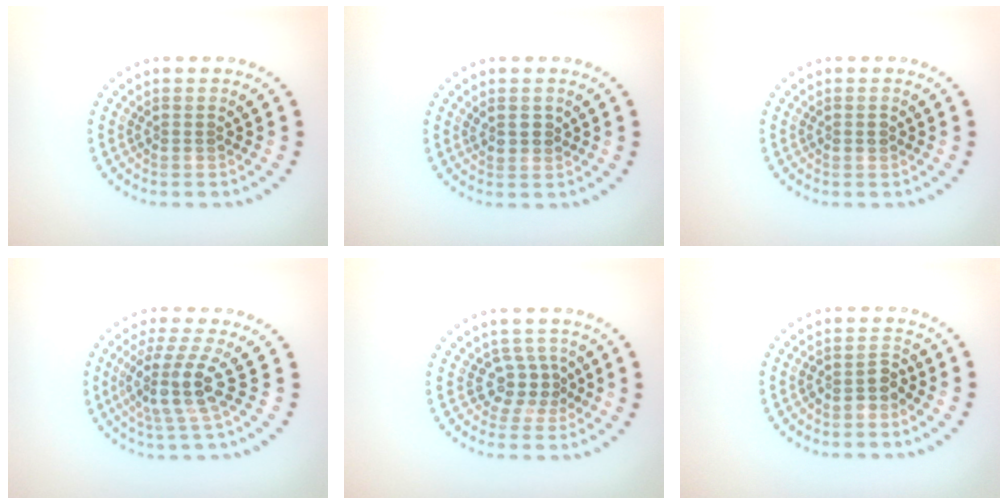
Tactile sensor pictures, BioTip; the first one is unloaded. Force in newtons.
{"total": 1.2, "press": 1.1, "slide": 0.5}
{"total": 0.9, "press": 0.9, "slide": 0.1}
{"total": 4.1, "press": 3.1, "slide": 2.7}
{"total": 2.7, "press": 2.0, "slide": 1.8}
{"total": 2.0, "press": 1.7, "slide": 1.1}